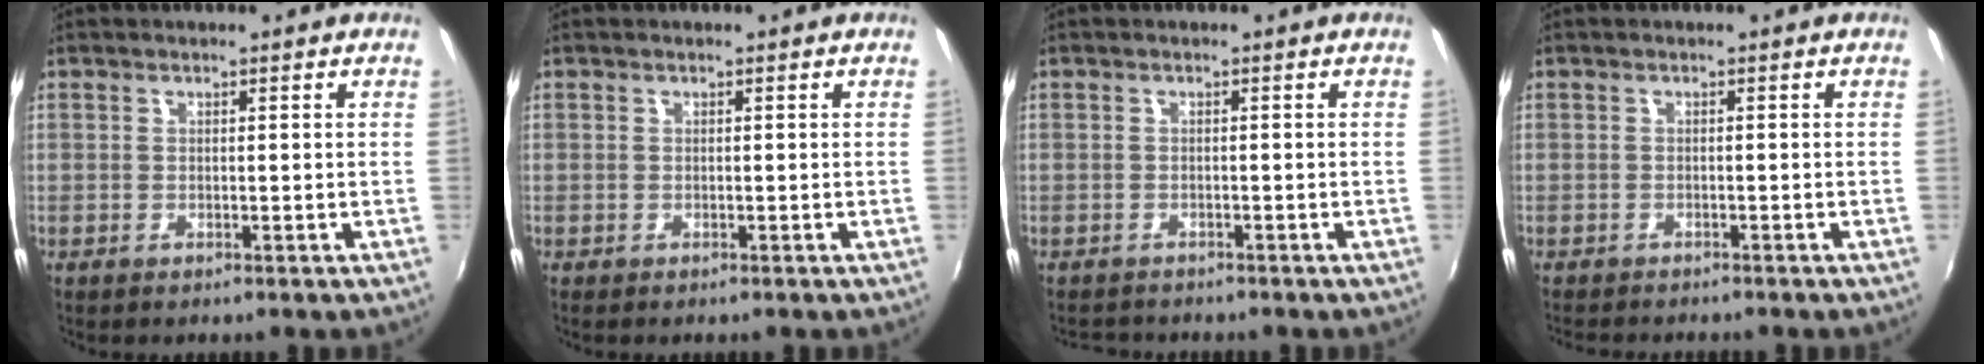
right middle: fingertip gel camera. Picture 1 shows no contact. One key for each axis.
{"total": 0.0}
{"total": 3.1, "fx": -2.9, "fy": 0.9, "fz": 0.5, "tx": -0.018, "ty": -0.012, "tz": -0.048}
{"total": 3.5, "fx": -3.2, "fy": 0.7, "fz": 1.0, "tx": -0.029, "ty": -0.018, "tz": -0.054}